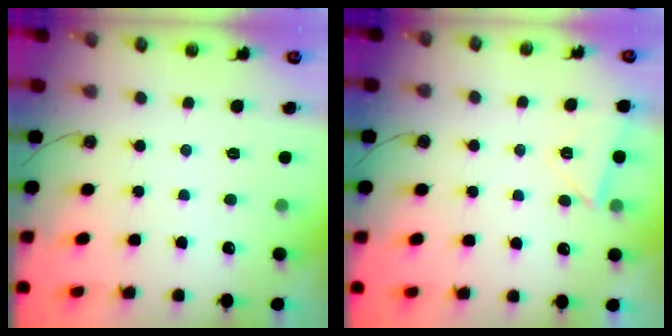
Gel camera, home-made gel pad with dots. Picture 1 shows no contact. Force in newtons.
{"total": 3.4, "press": 2.7, "slide": 2.0}